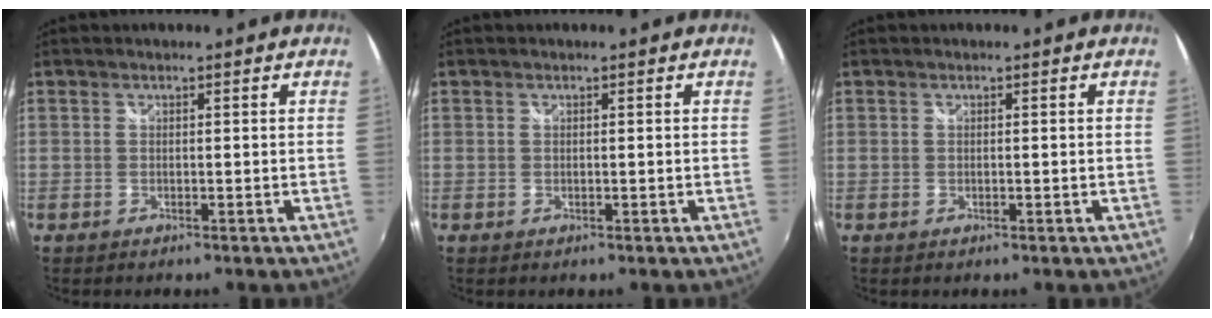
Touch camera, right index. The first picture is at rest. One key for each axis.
{"total": 0.0}
{"total": 0.5, "fx": 0.0, "fy": 0.1, "fz": 0.5, "tx": -0.010, "ty": 0.002, "tz": -0.002}